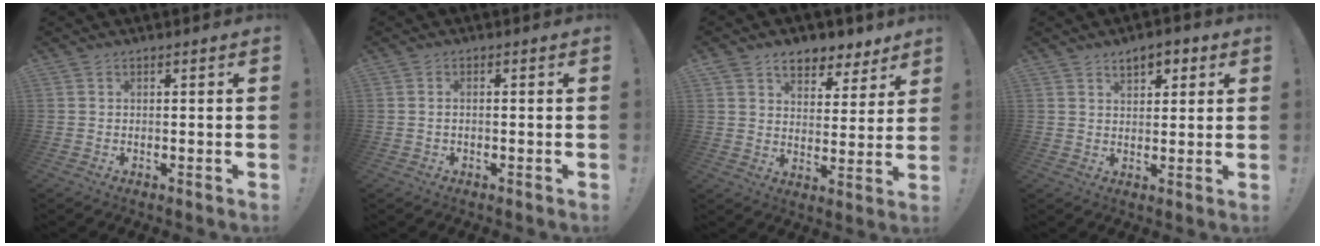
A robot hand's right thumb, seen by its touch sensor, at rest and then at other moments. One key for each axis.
{"total": 0.9, "fx": -0.5, "fy": 0.3, "fz": 0.7, "tx": -0.013, "ty": 0.002, "tz": -0.010}
{"total": 8.2, "fx": 6.0, "fy": 4.8, "fz": 2.9, "tx": -0.045, "ty": -0.038, "tz": 0.112}
{"total": 5.5, "fx": 3.3, "fy": 3.2, "fz": 3.1, "tx": -0.036, "ty": -0.008, "tz": 0.055}